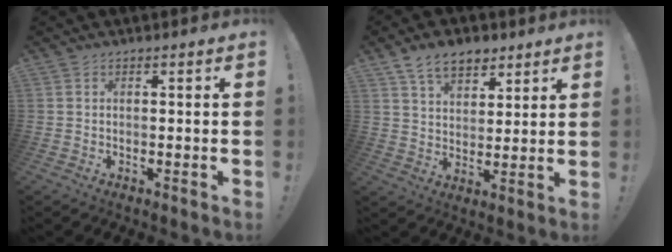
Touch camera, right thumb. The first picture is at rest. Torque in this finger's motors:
{"motor_torque": [0.41, 1.87, 0.17, -0.01, 0.00]}